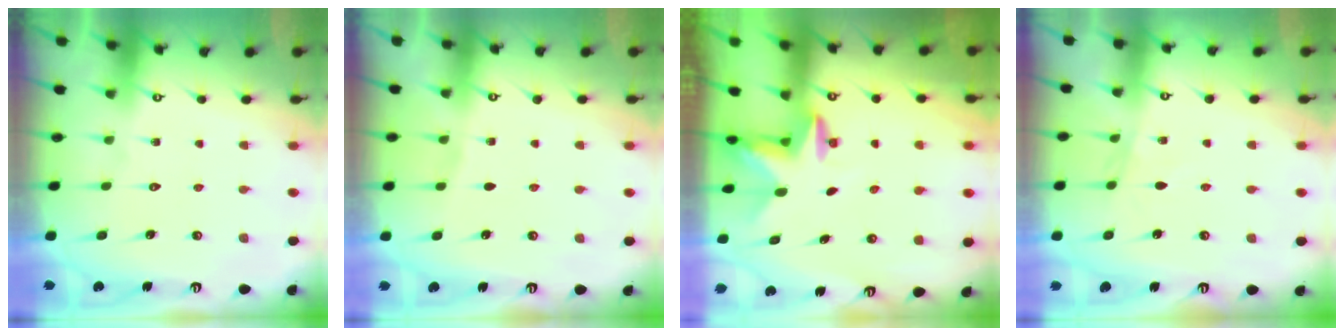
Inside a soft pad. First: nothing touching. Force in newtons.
{"total": 2.1, "press": 2.1, "slide": 0.3}
{"total": 2.4, "press": 2.4, "slide": 0.4}
{"total": 3.2, "press": 3.2, "slide": 0.5}